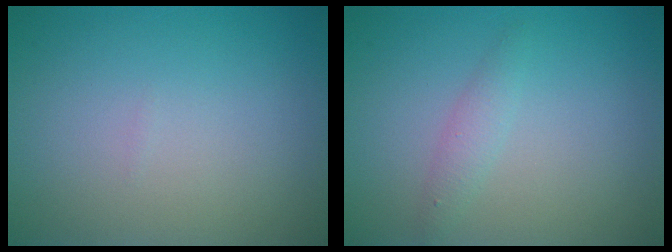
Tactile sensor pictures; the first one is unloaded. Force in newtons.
{"total": 1.4, "press": 1.4, "slide": 0.0}